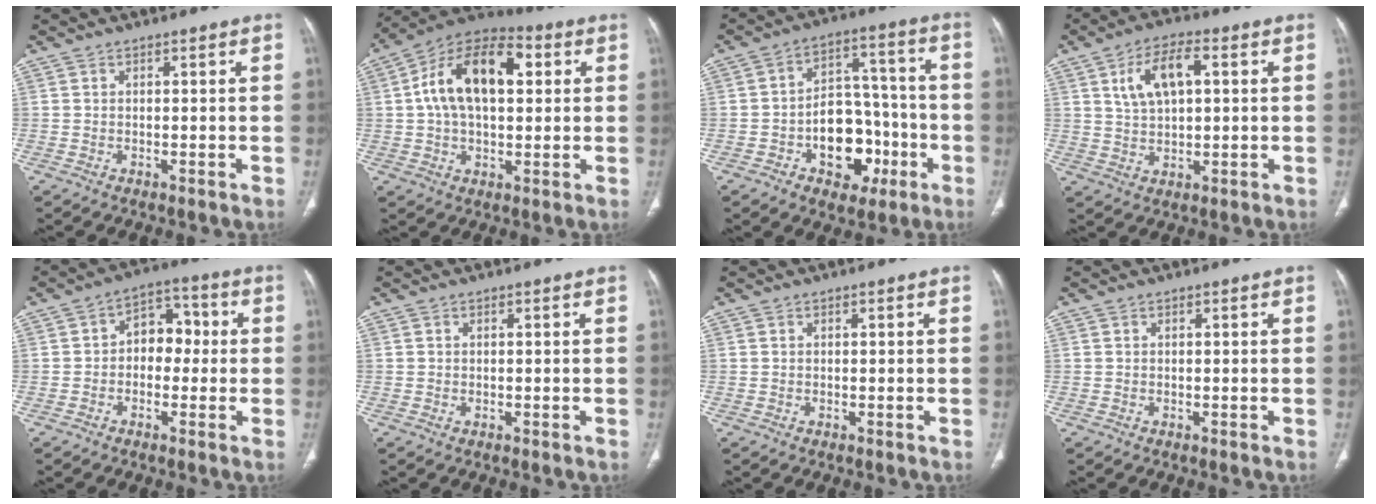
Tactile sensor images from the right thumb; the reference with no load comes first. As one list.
[{"total": 17.1, "force": [3.4, 9.7, 13.6], "torque": [-0.218, 0.026, 0.051]}, {"total": 13.9, "force": [-4.9, 9.5, 8.9], "torque": [-0.084, 0.054, -0.067]}, {"total": 9.0, "force": [2.7, 4.4, 7.3], "torque": [-0.129, 0.006, 0.050]}, {"total": 7.9, "force": [-0.1, 5.7, 5.5], "torque": [-0.044, 0.032, -0.014]}, {"total": 0.0}, {"total": 0.0}, {"total": 0.0}]